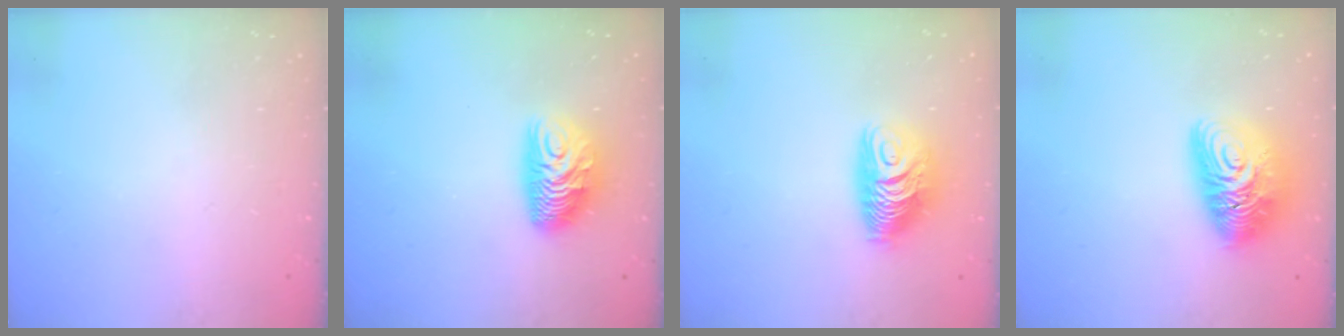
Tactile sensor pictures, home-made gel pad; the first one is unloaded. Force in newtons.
{"total": 11.4, "press": 11.3, "slide": 0.9}
{"total": 10.0, "press": 10.0, "slide": 0.9}
{"total": 13.6, "press": 13.6, "slide": 1.3}